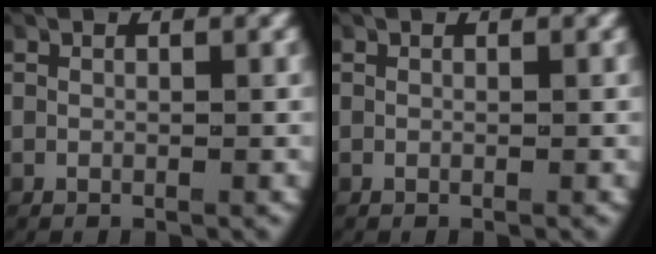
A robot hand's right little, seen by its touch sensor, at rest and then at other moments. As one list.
[{"total": 0.0}]